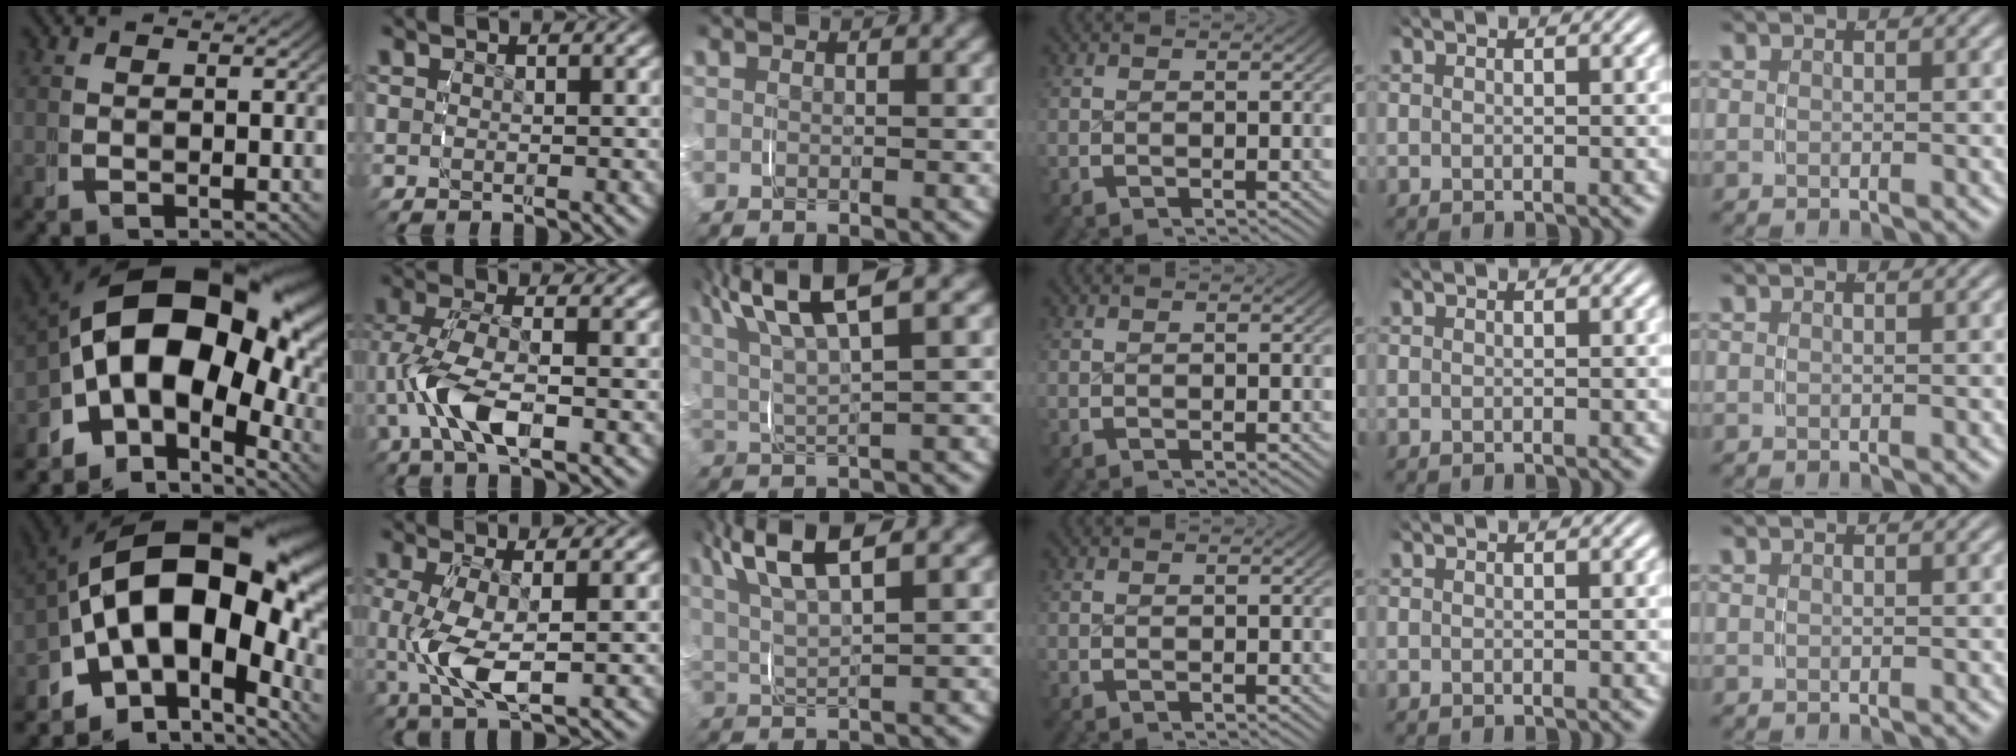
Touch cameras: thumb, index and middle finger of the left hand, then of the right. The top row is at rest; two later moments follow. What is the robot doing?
{"motion": "grasp_and_lifting", "object": "paper plate"}